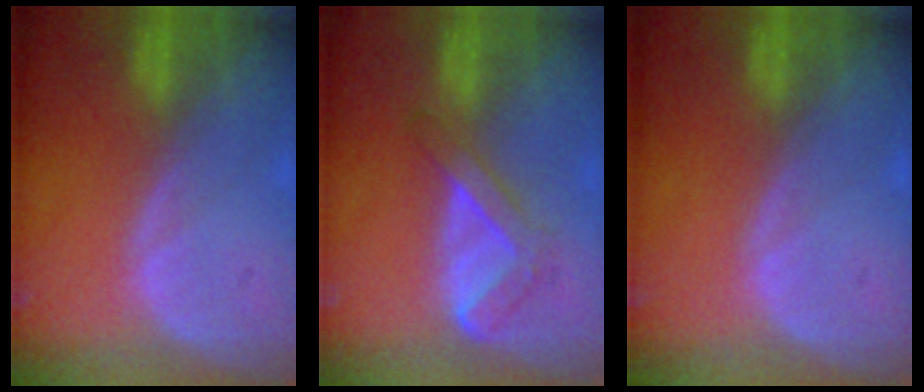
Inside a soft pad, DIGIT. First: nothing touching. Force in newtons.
{"total": 4.5, "press": 4.2, "slide": 1.6}
{"total": 0.0}